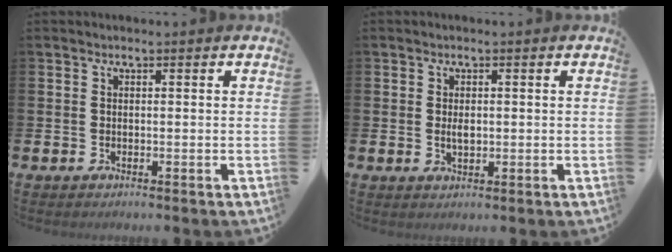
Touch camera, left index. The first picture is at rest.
{"total": 1.5, "force": [0.1, 0.8, 1.3], "torque": [-0.017, 0.001, -0.001]}